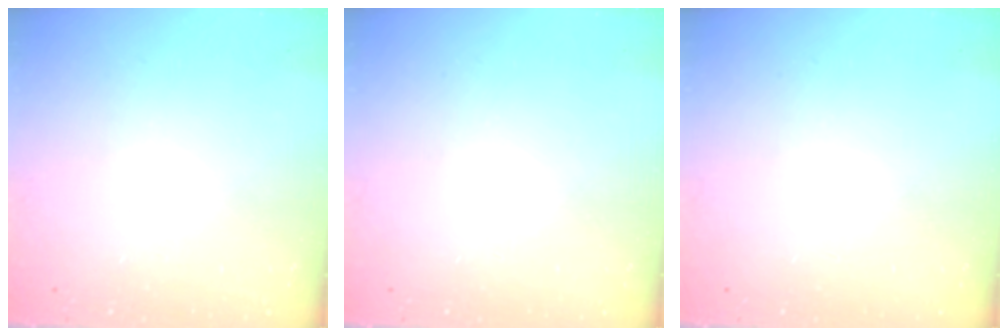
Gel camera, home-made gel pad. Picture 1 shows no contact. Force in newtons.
{"total": 0.0}
{"total": 0.0}